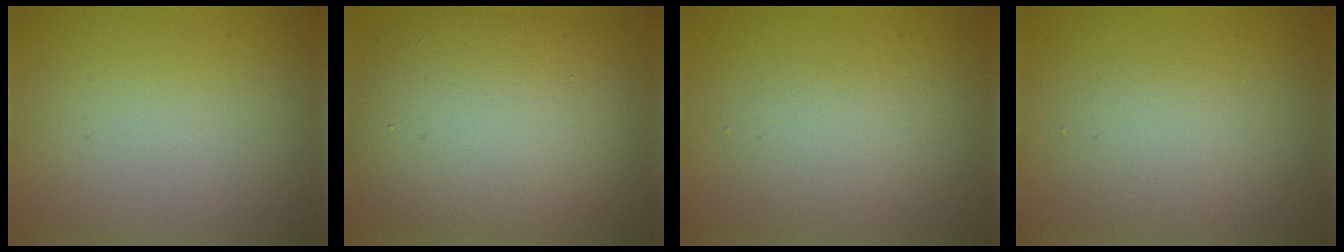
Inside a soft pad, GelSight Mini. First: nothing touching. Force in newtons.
{"total": 11.7, "press": 11.6, "slide": 1.3}
{"total": 1.9, "press": 1.9, "slide": 0.1}
{"total": 2.2, "press": 2.2, "slide": 0.0}